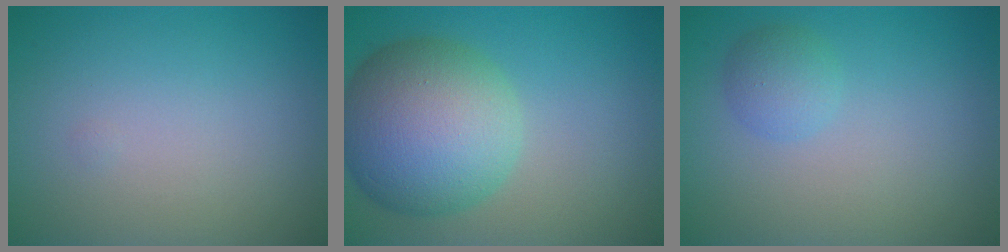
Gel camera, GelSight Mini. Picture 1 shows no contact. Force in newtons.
{"total": 10.5, "press": 10.5, "slide": 0.4}
{"total": 1.9, "press": 1.9, "slide": 0.1}